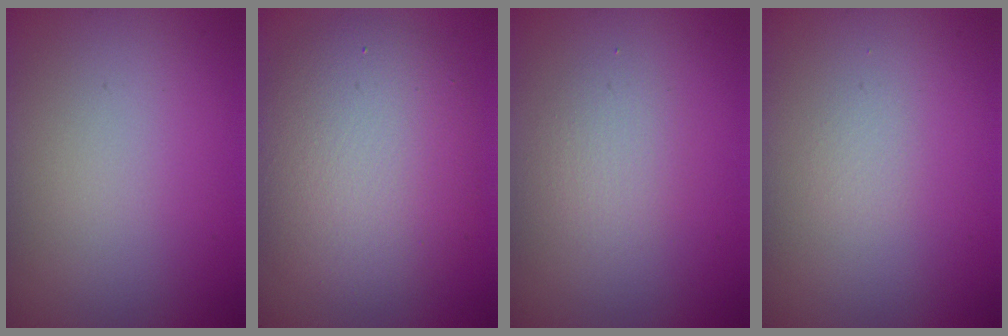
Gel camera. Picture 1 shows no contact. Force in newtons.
{"total": 7.4, "press": 7.4, "slide": 0.2}
{"total": 1.7, "press": 1.7, "slide": 0.1}
{"total": 0.6, "press": 0.6, "slide": 0.1}